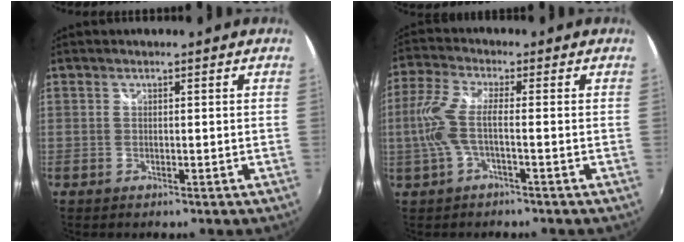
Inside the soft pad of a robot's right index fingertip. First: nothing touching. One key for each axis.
{"total": 6.9, "fx": -1.4, "fy": 1.3, "fz": 6.7, "tx": -0.156, "ty": -0.001, "tz": -0.023}